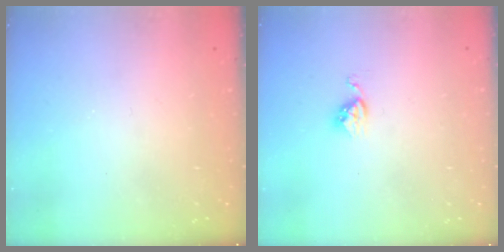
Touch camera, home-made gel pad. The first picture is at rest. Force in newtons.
{"total": 3.6, "press": 3.6, "slide": 0.4}